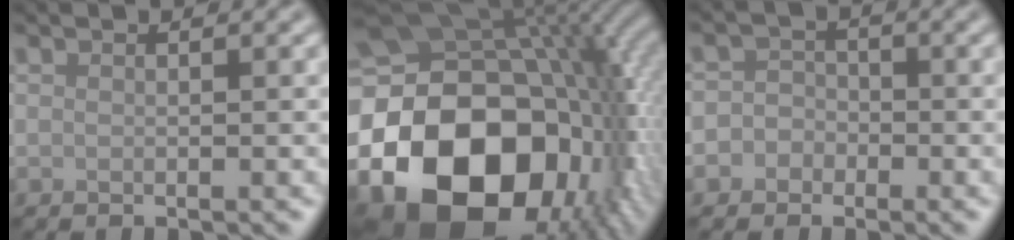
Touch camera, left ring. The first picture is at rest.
{"total": 22.1, "force": [-4.3, 16.0, 14.6], "torque": [-0.270, -0.038, -0.058]}
{"total": 3.4, "force": [-1.4, 3.0, 0.5], "torque": [0.027, 0.008, -0.042]}